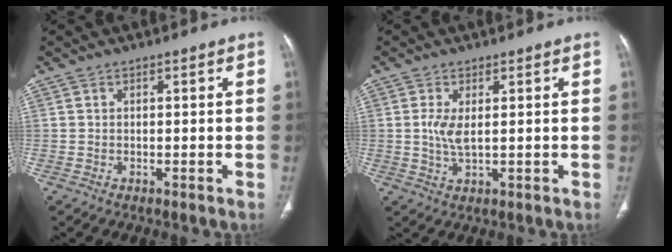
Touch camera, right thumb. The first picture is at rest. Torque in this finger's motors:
{"motor_torque": [2.75, 2.26, -0.24, -0.09, 0.02]}